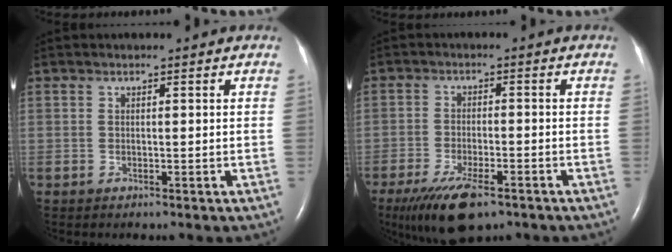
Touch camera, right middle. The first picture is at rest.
{"total": 10.0, "force": [-6.8, 3.0, 6.7], "torque": [-0.121, -0.018, -0.112]}